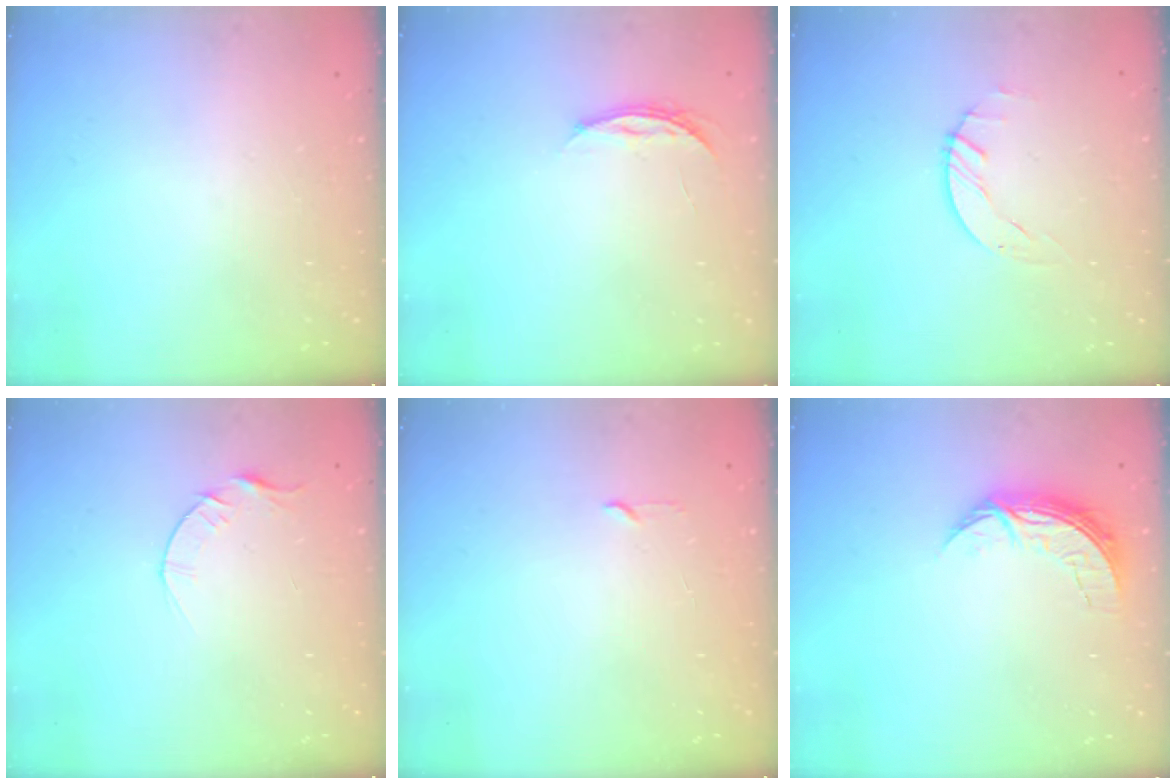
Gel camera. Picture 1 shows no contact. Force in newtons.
{"total": 3.8, "press": 3.8, "slide": 0.5}
{"total": 1.7, "press": 1.7, "slide": 0.1}
{"total": 4.1, "press": 4.0, "slide": 0.5}
{"total": 2.3, "press": 2.2, "slide": 0.3}
{"total": 7.2, "press": 7.1, "slide": 0.5}